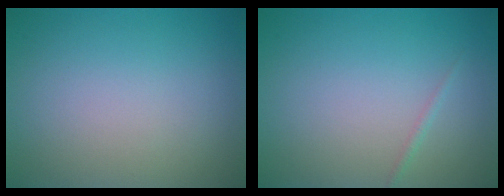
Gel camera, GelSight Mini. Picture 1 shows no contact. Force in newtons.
{"total": 0.6, "press": 0.5, "slide": 0.0}